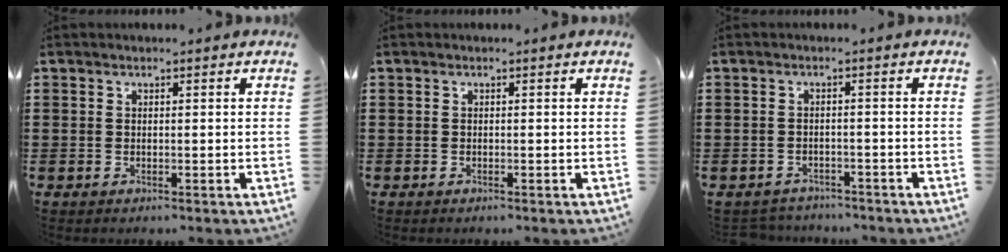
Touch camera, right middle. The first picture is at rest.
{"total": 0.0}
{"total": 2.0, "force": [-2.0, 0.4, -0.3], "torque": [-0.004, 0.001, -0.047]}